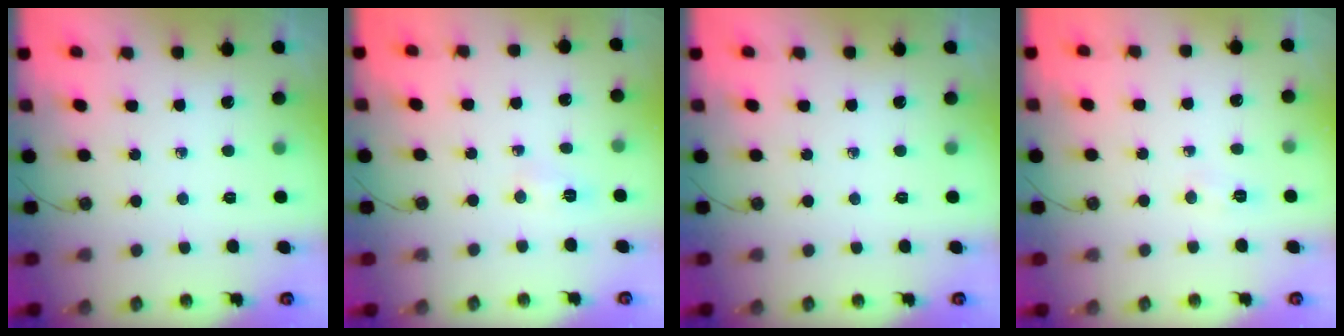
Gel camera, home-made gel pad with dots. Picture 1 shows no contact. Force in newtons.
{"total": 3.4, "press": 1.8, "slide": 2.8}
{"total": 0.0}
{"total": 14.3, "press": 5.5, "slide": 13.2}